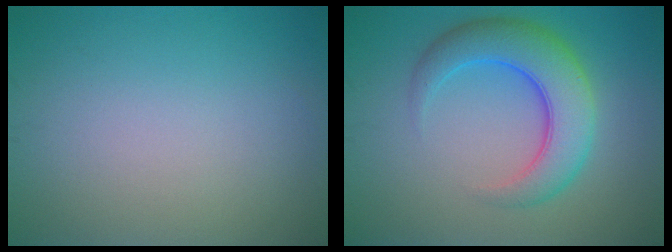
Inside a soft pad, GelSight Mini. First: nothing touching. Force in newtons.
{"total": 6.6, "press": 6.6, "slide": 0.2}